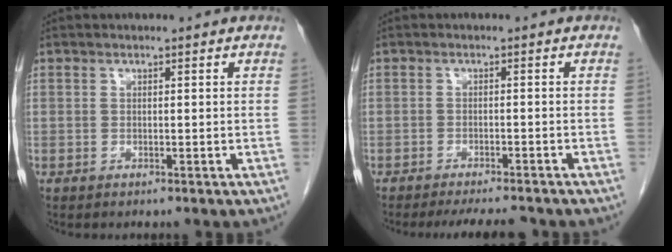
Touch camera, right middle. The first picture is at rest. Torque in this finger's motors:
{"motor_torque": [0.06, -0.02, 0.06, 0.02]}